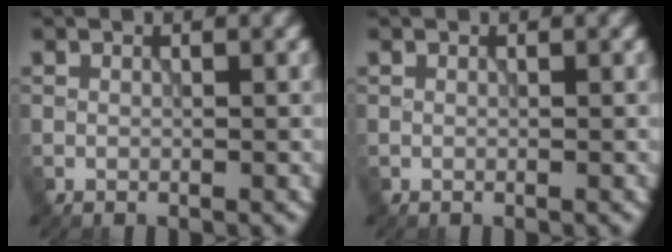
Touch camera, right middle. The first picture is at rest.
{"total": 0.0}